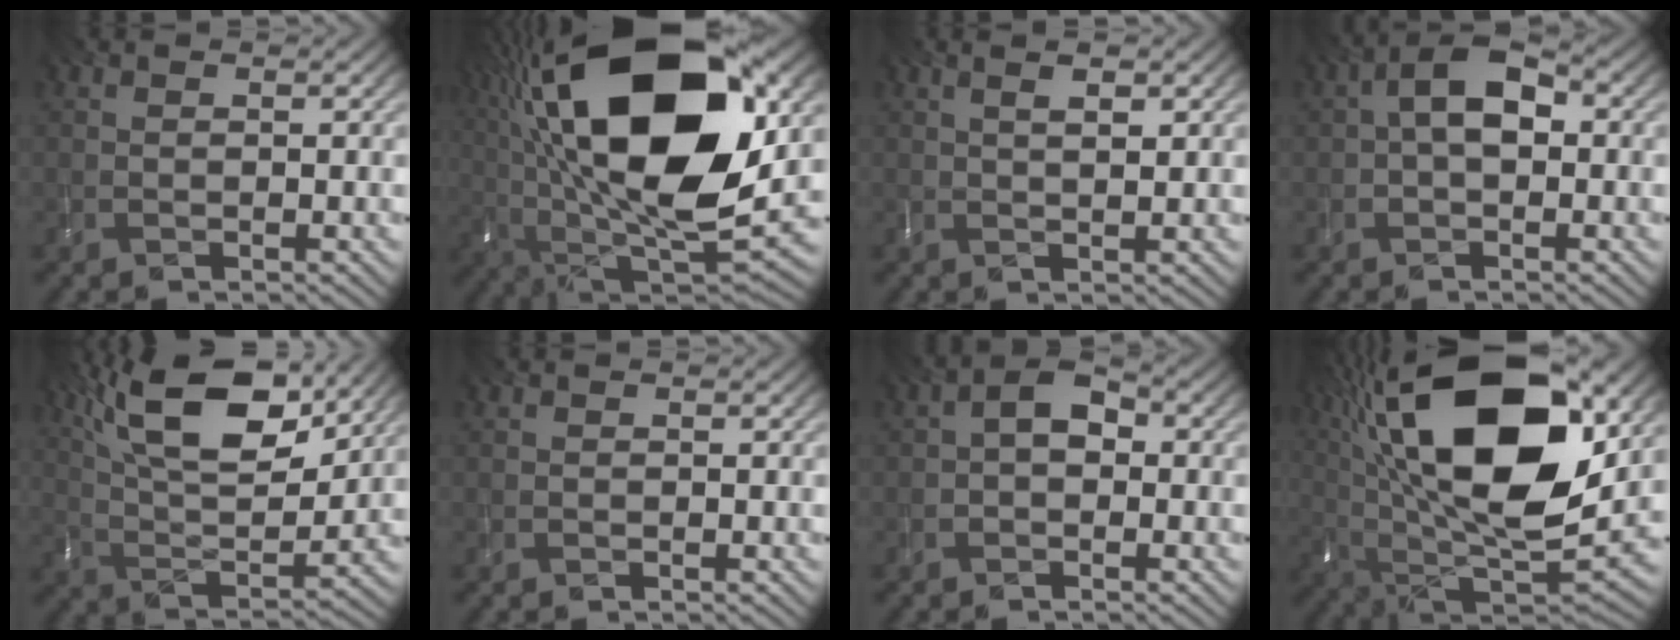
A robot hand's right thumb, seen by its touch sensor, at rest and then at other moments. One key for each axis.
{"total": 22.1, "fx": 5.7, "fy": 10.9, "fz": 18.4, "tx": -0.384, "ty": 0.026, "tz": 0.096}
{"total": 2.4, "fx": 0.9, "fy": 0.3, "fz": 2.2, "tx": -0.028, "ty": 0.000, "tz": 0.014}
{"total": 5.0, "fx": -0.3, "fy": 2.7, "fz": 4.1, "tx": -0.072, "ty": 0.011, "tz": -0.012}
{"total": 16.2, "fx": 9.1, "fy": 6.0, "fz": 12.0, "tx": -0.237, "ty": 0.014, "tz": 0.152}
{"total": 0.0}
{"total": 2.9, "fx": -0.7, "fy": 1.8, "fz": 2.1, "tx": -0.031, "ty": 0.009, "tz": -0.022}
{"total": 21.2, "fx": 7.8, "fy": 10.1, "fz": 17.0, "tx": -0.337, "ty": 0.036, "tz": 0.128}